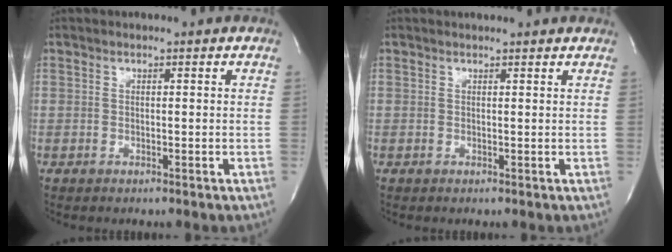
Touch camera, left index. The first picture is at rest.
{"total": 3.9, "force": [3.7, 0.9, 0.8], "torque": [-0.008, 0.014, 0.030]}